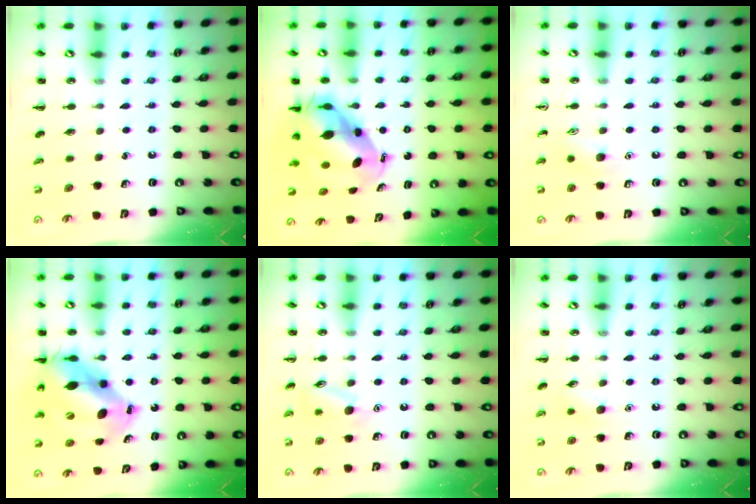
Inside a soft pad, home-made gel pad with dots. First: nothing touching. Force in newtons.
{"total": 8.7, "press": 8.4, "slide": 2.2}
{"total": 7.1, "press": 6.8, "slide": 1.8}
{"total": 12.8, "press": 12.4, "slide": 3.4}
{"total": 9.6, "press": 9.5, "slide": 1.4}
{"total": 6.3, "press": 6.1, "slide": 1.6}